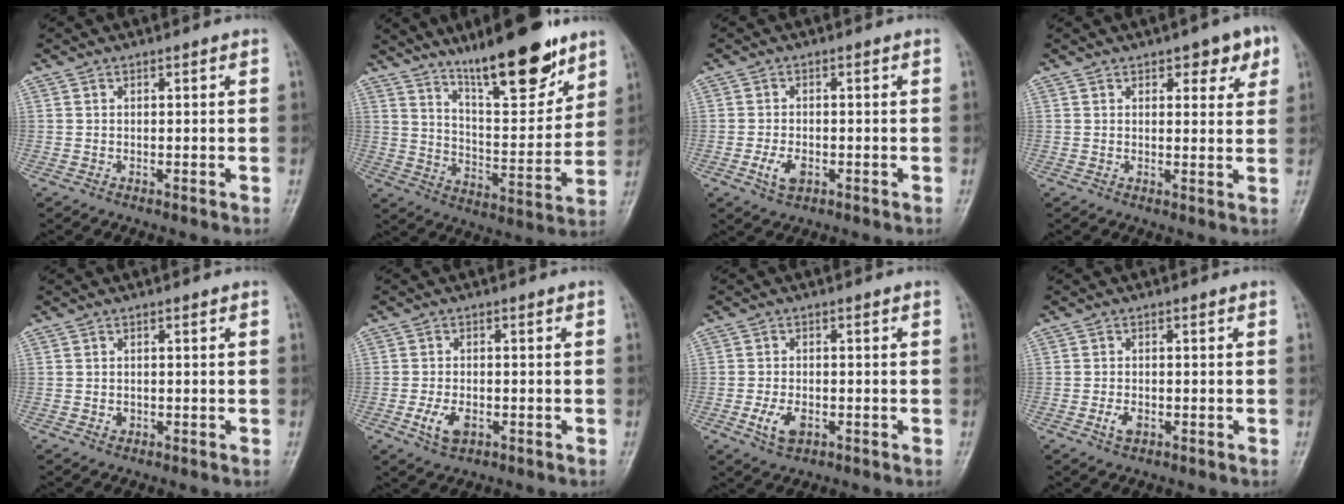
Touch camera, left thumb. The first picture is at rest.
{"total": 18.1, "force": [12.7, 4.9, 11.8], "torque": [-0.147, -0.081, 0.212]}
{"total": 3.8, "force": [-1.3, 2.2, 2.7], "torque": [-0.053, 0.001, -0.022]}
{"total": 6.2, "force": [3.2, 2.9, 4.4], "torque": [-0.026, -0.011, 0.034]}
{"total": 1.0, "force": [-0.2, 0.8, 0.4], "torque": [-0.004, 0.001, -0.002]}
{"total": 4.5, "force": [-1.6, 2.7, 3.3], "torque": [-0.064, -0.001, -0.026]}
{"total": 4.4, "force": [-1.5, 2.6, 3.2], "torque": [-0.063, -0.001, -0.025]}
{"total": 2.3, "force": [-0.9, 1.4, 1.6], "torque": [-0.033, 0.000, -0.016]}